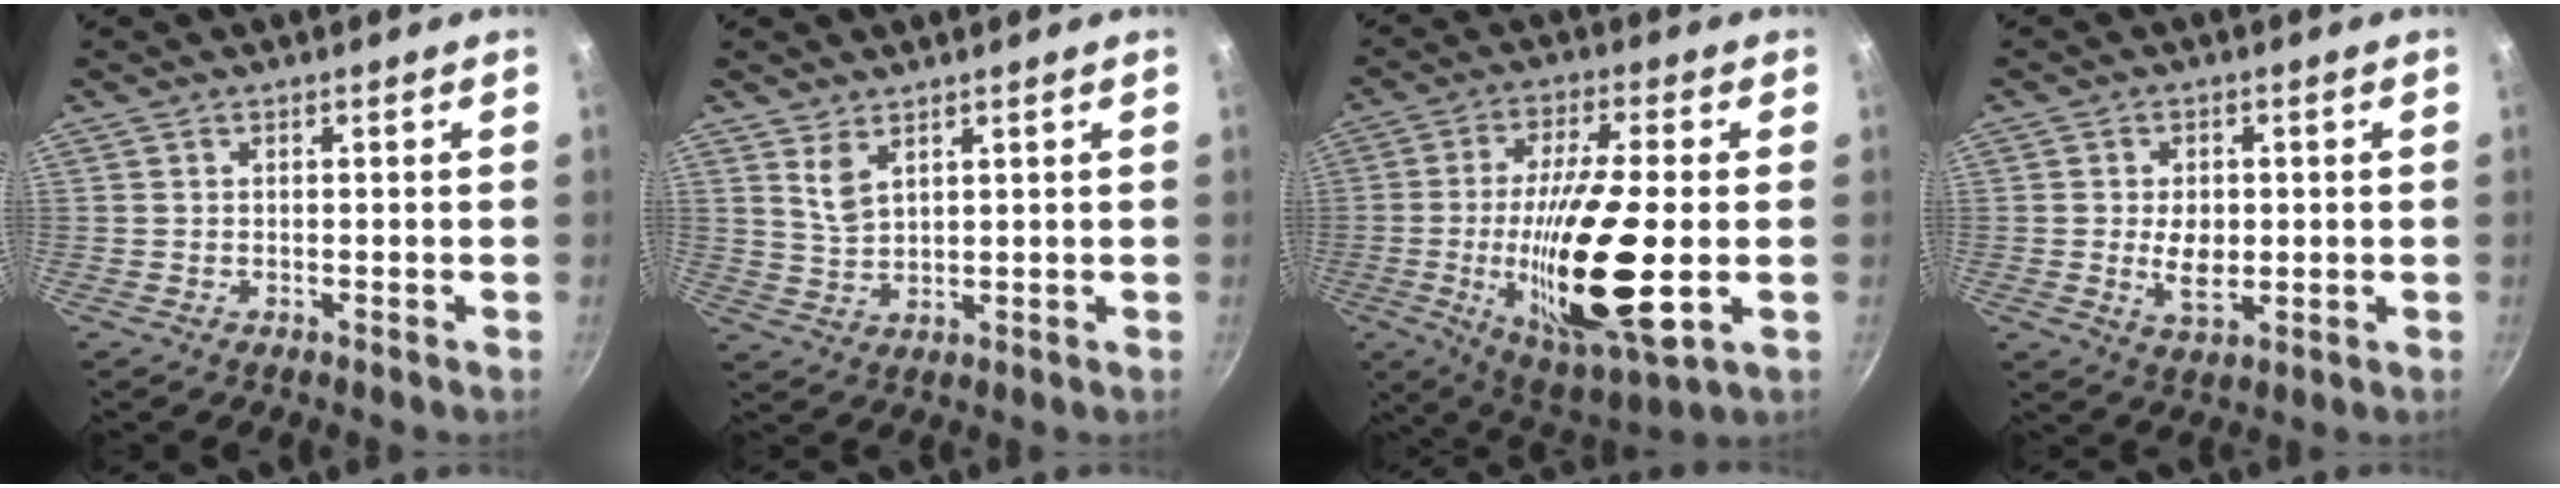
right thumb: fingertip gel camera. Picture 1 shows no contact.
{"total": 4.2, "force": [2.5, 2.0, 2.7], "torque": [-0.049, -0.022, 0.055]}
{"total": 22.4, "force": [-3.0, 6.1, 21.3], "torque": [-0.379, 0.000, -0.048]}
{"total": 6.1, "force": [-0.2, 4.0, 4.6], "torque": [-0.067, -0.008, 0.002]}